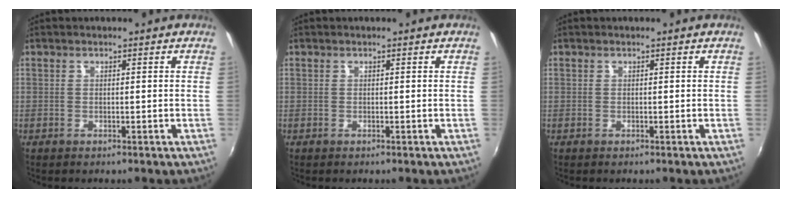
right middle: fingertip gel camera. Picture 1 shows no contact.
{"total": 0.0}
{"total": 0.0}